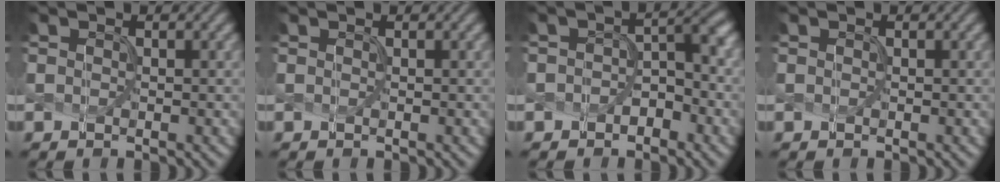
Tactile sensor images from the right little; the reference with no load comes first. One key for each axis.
{"total": 0.0}
{"total": 3.1, "fx": -1.2, "fy": 1.9, "fz": 2.2, "tx": -0.032, "ty": 0.008, "tz": -0.021}
{"total": 0.0}